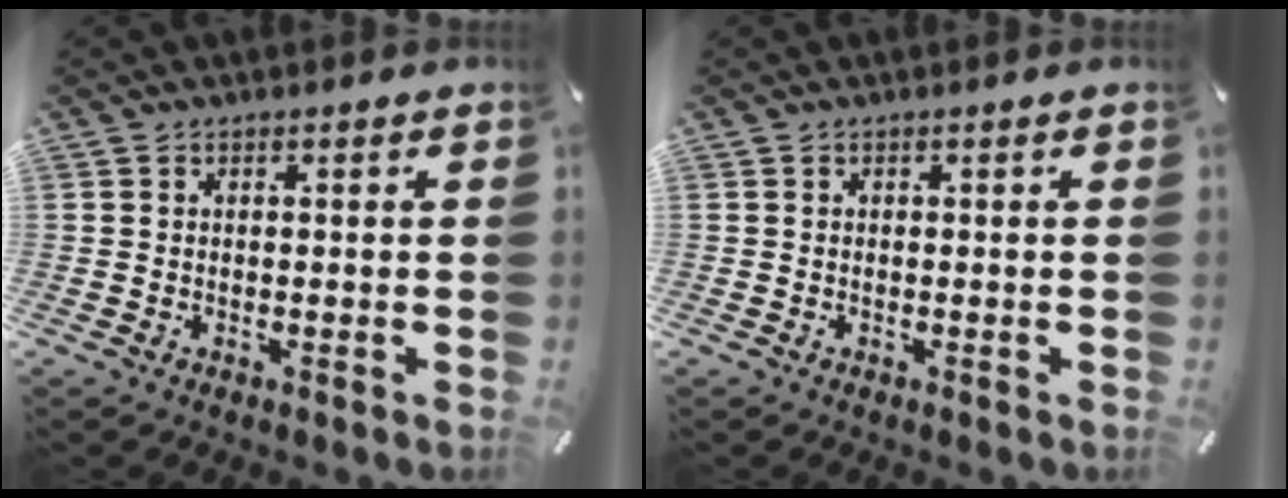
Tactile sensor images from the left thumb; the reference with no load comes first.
{"total": 0.0}